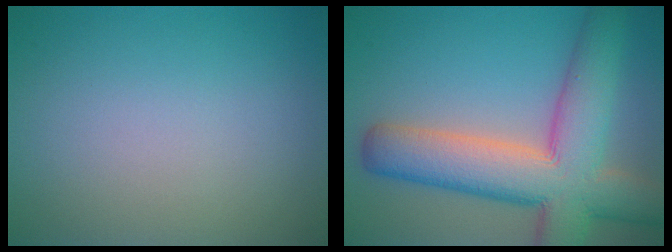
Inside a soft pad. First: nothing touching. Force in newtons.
{"total": 10.9, "press": 10.9, "slide": 0.6}